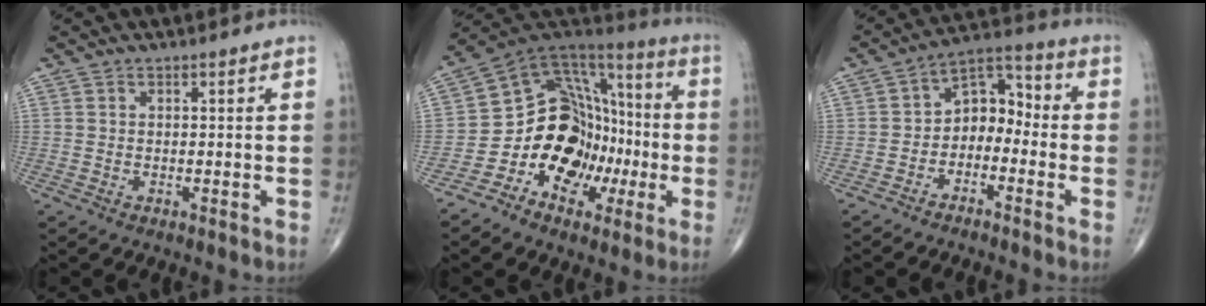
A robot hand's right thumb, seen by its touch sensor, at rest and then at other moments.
{"total": 18.2, "force": [-5.2, 13.7, 10.8], "torque": [-0.108, 0.089, -0.087]}
{"total": 8.3, "force": [-2.3, 5.9, 5.4], "torque": [-0.057, 0.049, -0.056]}